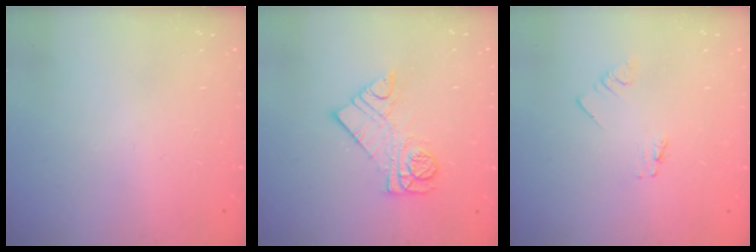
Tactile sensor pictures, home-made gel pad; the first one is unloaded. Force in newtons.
{"total": 10.7, "press": 10.7, "slide": 0.6}
{"total": 0.7, "press": 0.7, "slide": 0.1}